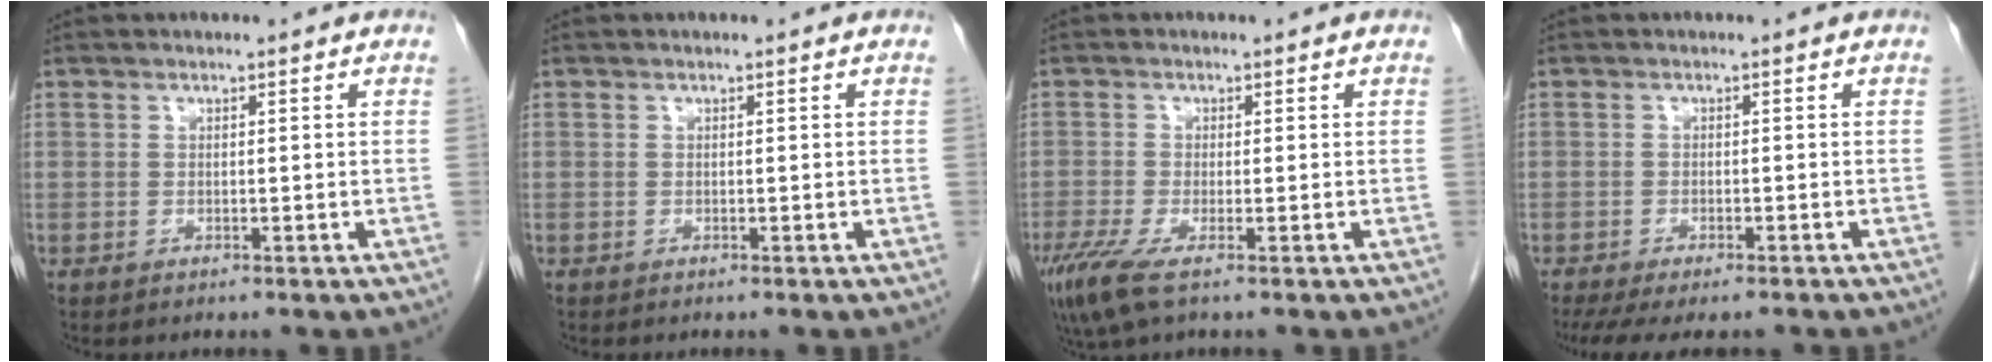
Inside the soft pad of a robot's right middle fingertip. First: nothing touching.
{"total": 0.0}
{"total": 4.6, "force": [-2.6, 0.6, 3.7], "torque": [-0.080, -0.017, -0.048]}
{"total": 10.0, "force": [-8.2, 2.8, 5.0], "torque": [-0.083, -0.012, -0.114]}